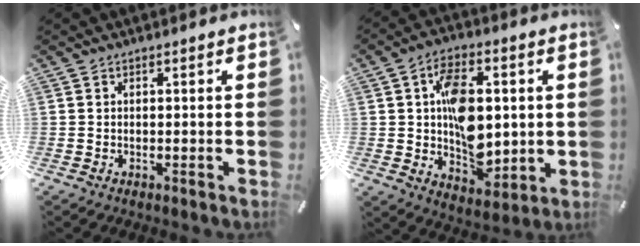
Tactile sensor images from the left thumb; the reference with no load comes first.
{"total": 14.4, "force": [1.1, 9.7, 10.6], "torque": [-0.157, 0.010, 0.023]}